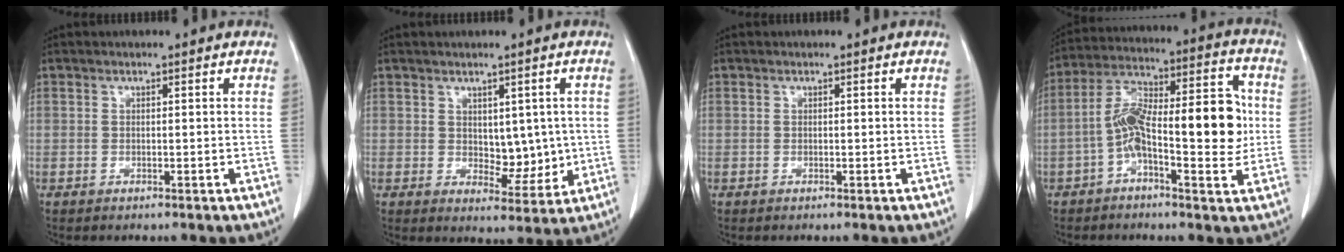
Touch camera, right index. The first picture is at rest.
{"total": 5.6, "force": [0.5, 3.2, 4.6], "torque": [-0.055, -0.005, 0.020]}
{"total": 0.0}
{"total": 16.0, "force": [-1.5, 4.7, 15.2], "torque": [-0.250, 0.042, -0.025]}